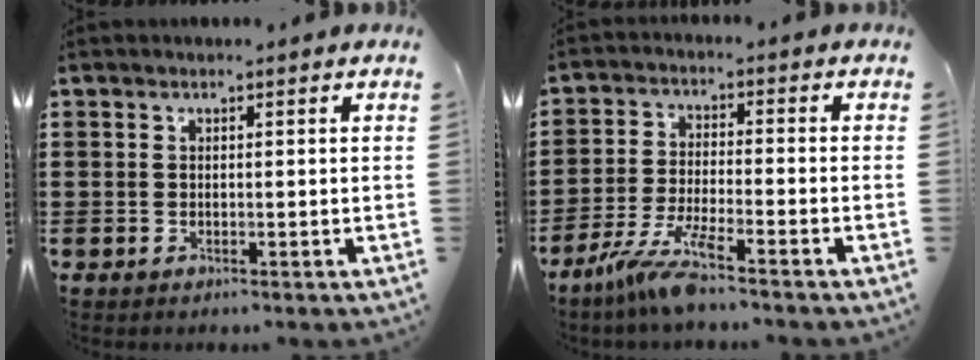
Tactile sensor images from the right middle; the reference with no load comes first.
{"total": 6.7, "force": [-5.3, -0.1, 4.0], "torque": [-0.091, -0.017, -0.104]}